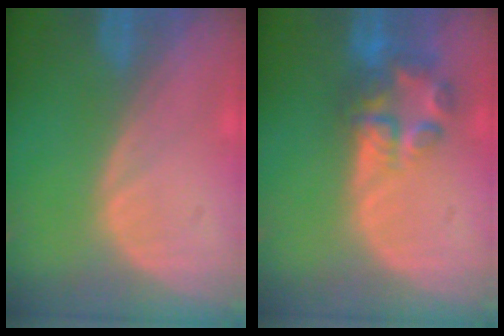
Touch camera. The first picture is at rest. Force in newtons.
{"total": 7.0, "press": 6.1, "slide": 3.5}